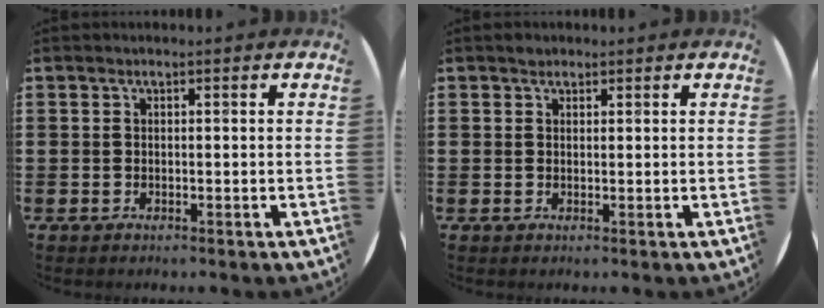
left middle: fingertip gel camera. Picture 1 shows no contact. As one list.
[{"total": 0.8, "force": [0.7, 0.4, 0.0], "torque": [-0.001, 0.001, 0.014]}]